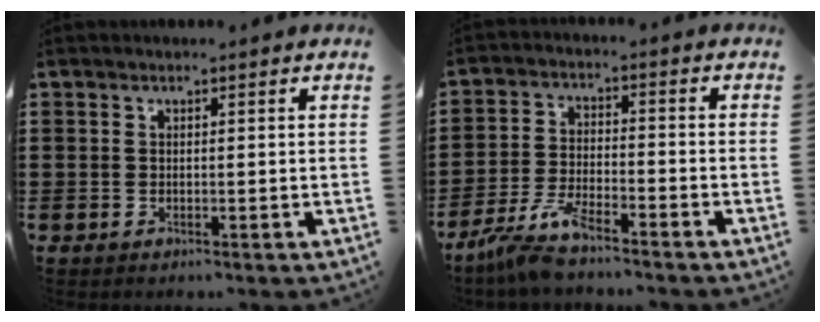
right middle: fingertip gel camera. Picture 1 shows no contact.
{"total": 6.3, "force": [-5.4, 0.9, 3.2], "torque": [-0.080, -0.008, -0.105]}